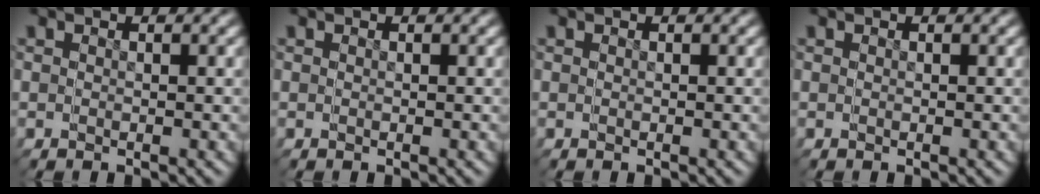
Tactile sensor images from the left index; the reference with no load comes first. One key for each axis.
{"total": 0.0}
{"total": 0.0}
{"total": 0.0}